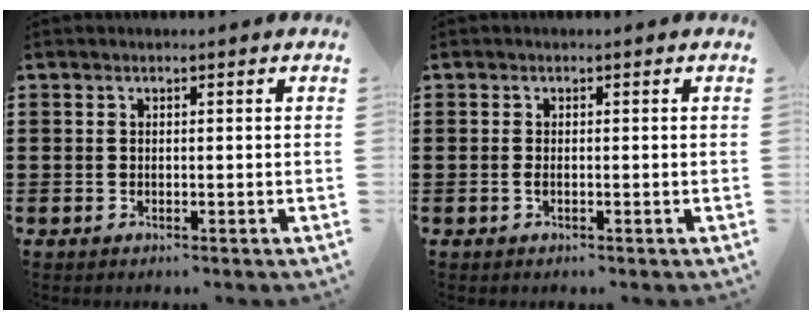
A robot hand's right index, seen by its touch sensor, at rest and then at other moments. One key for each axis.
{"total": 0.7, "fx": -0.2, "fy": 0.1, "fz": 0.7, "tx": -0.013, "ty": -0.006, "tz": -0.002}